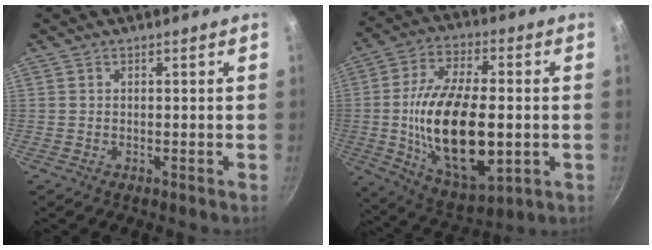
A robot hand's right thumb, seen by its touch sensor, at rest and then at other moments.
{"total": 23.0, "force": [-2.1, 11.3, 19.9], "torque": [-0.354, 0.006, -0.029]}